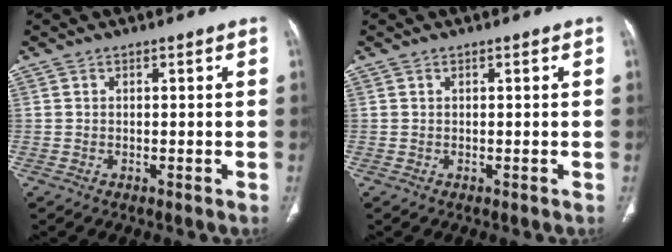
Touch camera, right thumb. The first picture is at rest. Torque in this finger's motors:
{"motor_torque": [0.34, -0.09, 0.45, 0.08, 0.00]}